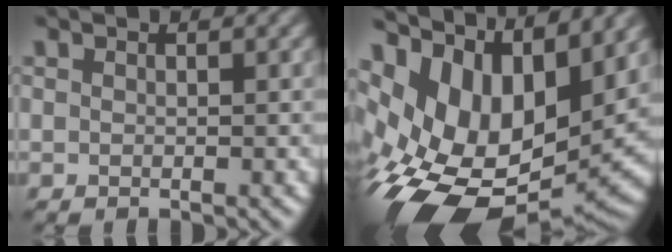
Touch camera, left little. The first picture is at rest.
{"total": 16.0, "force": [1.0, 9.8, 12.6], "torque": [-0.229, -0.001, 0.024]}